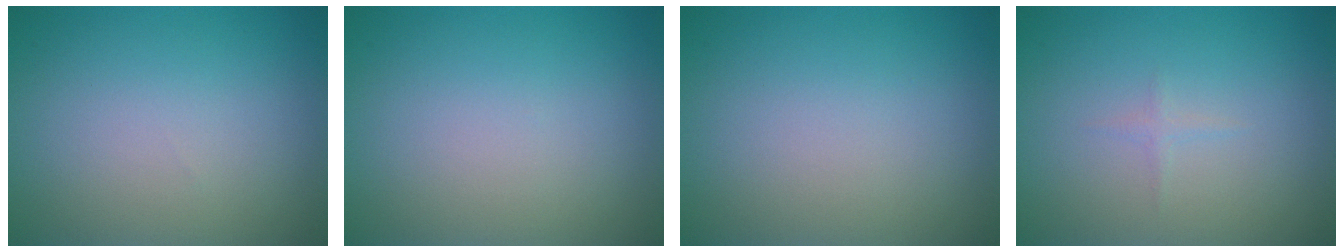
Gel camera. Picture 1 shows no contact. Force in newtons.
{"total": 0.0}
{"total": 0.0}
{"total": 0.6, "press": 0.6, "slide": 0.0}